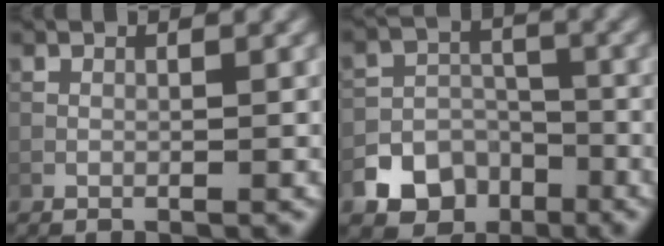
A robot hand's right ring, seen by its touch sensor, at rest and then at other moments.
{"total": 7.9, "force": [-4.6, 6.0, 1.9], "torque": [-0.011, -0.018, -0.094]}